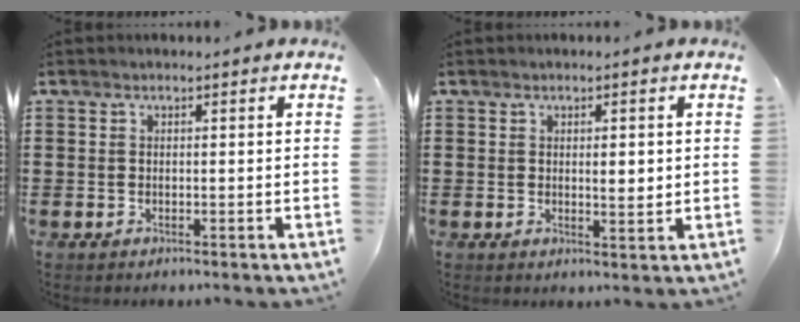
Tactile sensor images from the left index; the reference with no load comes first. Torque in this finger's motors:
{"motor_torque": [0.12, -0.07, 0.10, 0.03]}